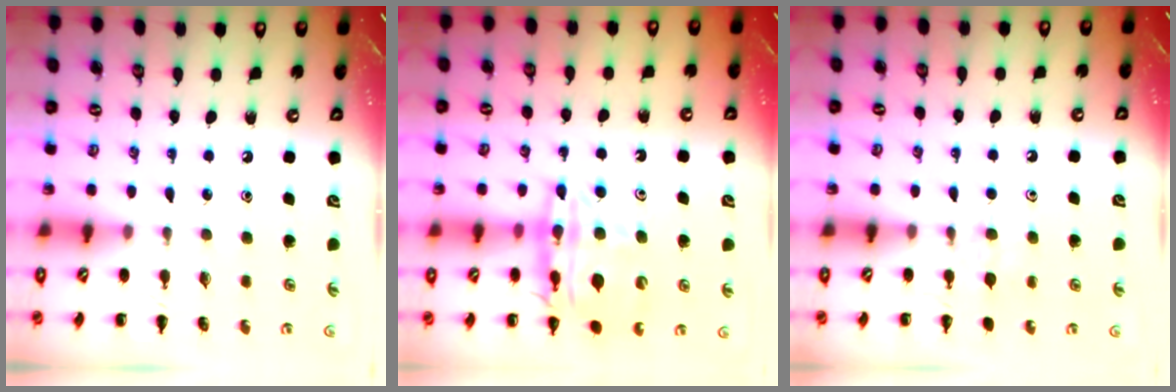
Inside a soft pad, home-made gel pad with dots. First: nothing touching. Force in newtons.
{"total": 14.9, "press": 14.4, "slide": 3.5}
{"total": 6.7, "press": 6.3, "slide": 2.2}